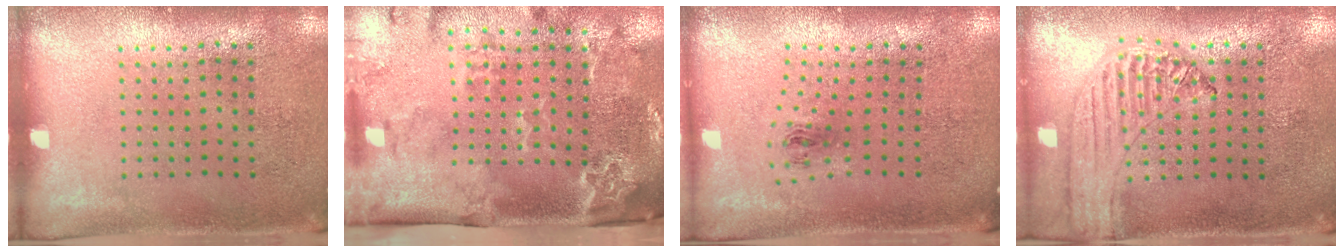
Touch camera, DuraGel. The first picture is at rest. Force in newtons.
{"total": 3.4, "press": 2.4, "slide": 2.4}
{"total": 1.0, "press": 0.4, "slide": 0.9}
{"total": 1.2, "press": 1.2, "slide": 0.1}